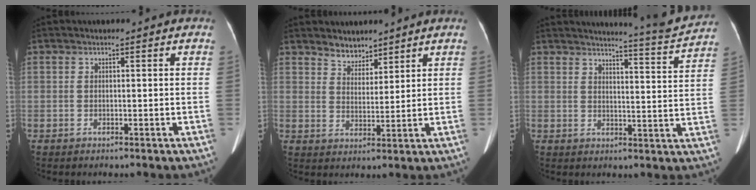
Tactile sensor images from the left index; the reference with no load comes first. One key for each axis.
{"total": 3.9, "fx": 3.4, "fy": 1.8, "fz": 0.7, "tx": -0.009, "ty": 0.004, "tz": 0.062}
{"total": 8.9, "fx": 8.6, "fy": -1.5, "fz": 1.3, "tx": -0.035, "ty": -0.038, "tz": 0.110}